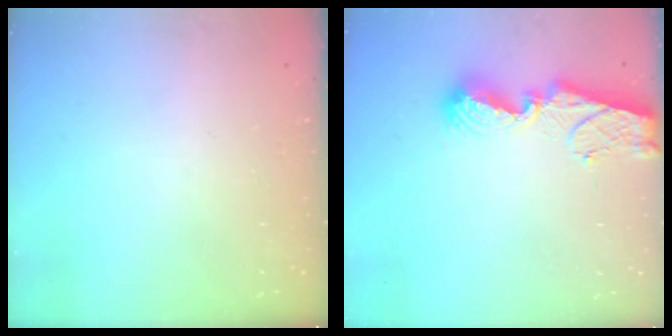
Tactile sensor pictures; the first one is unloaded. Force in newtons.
{"total": 9.2, "press": 9.2, "slide": 1.1}